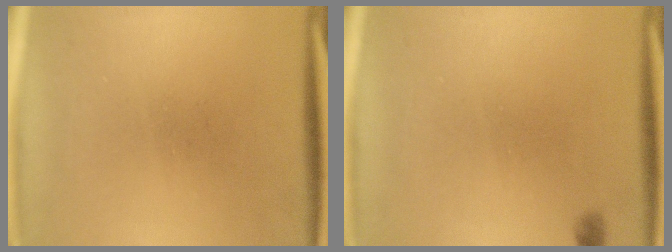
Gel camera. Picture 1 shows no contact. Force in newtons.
{"total": 0.7}